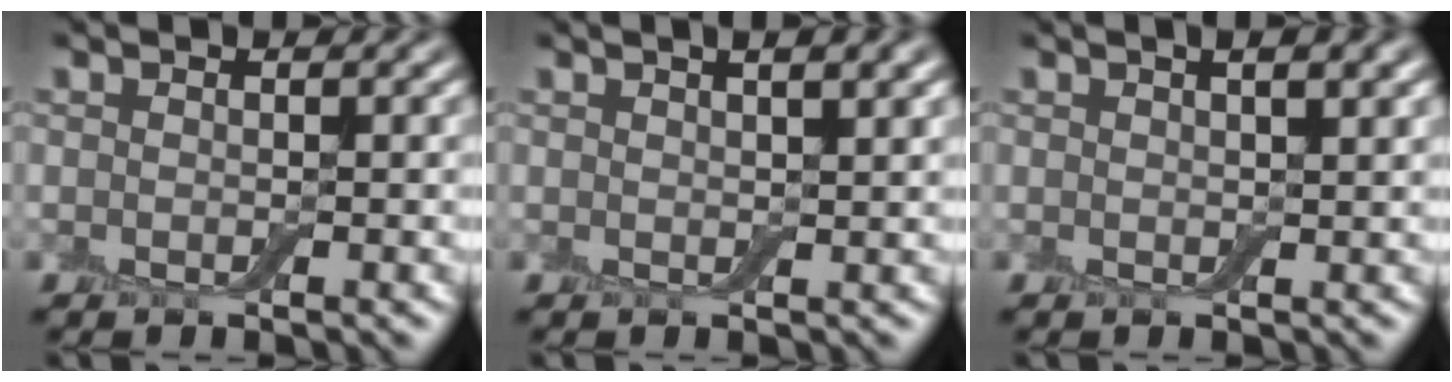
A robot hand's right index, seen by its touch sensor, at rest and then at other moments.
{"total": 3.6, "force": [1.9, 1.2, 2.8], "torque": [-0.017, 0.009, 0.014]}
{"total": 3.2, "force": [1.6, 1.0, 2.6], "torque": [-0.019, 0.007, 0.013]}